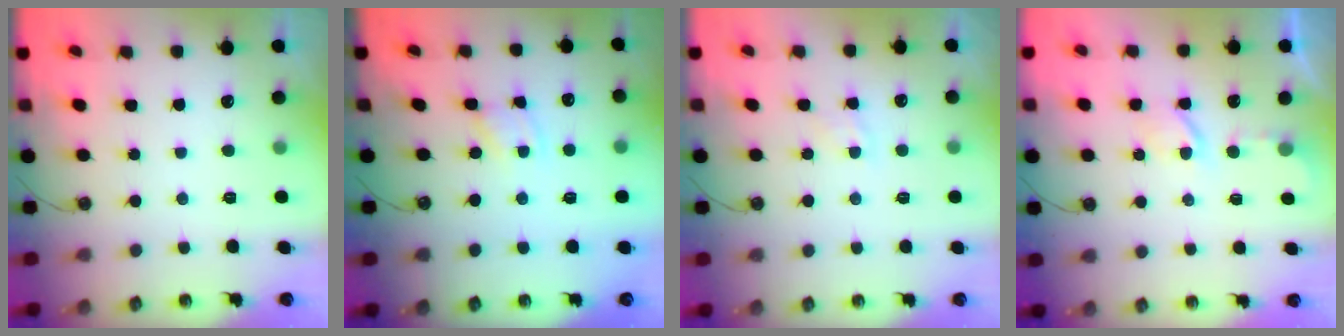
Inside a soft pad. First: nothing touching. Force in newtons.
{"total": 1.2, "press": 1.2, "slide": 0.2}
{"total": 6.1, "press": 6.1, "slide": 0.6}
{"total": 3.6, "press": 3.5, "slide": 0.6}